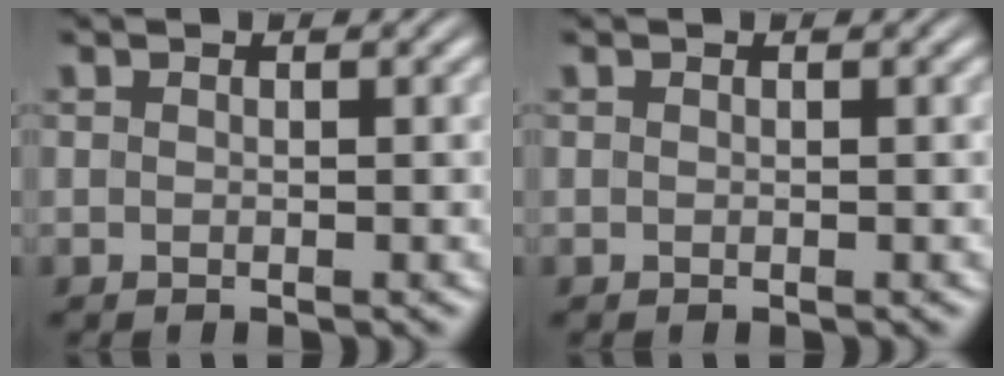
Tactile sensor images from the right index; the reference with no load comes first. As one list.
[{"total": 0.0}]